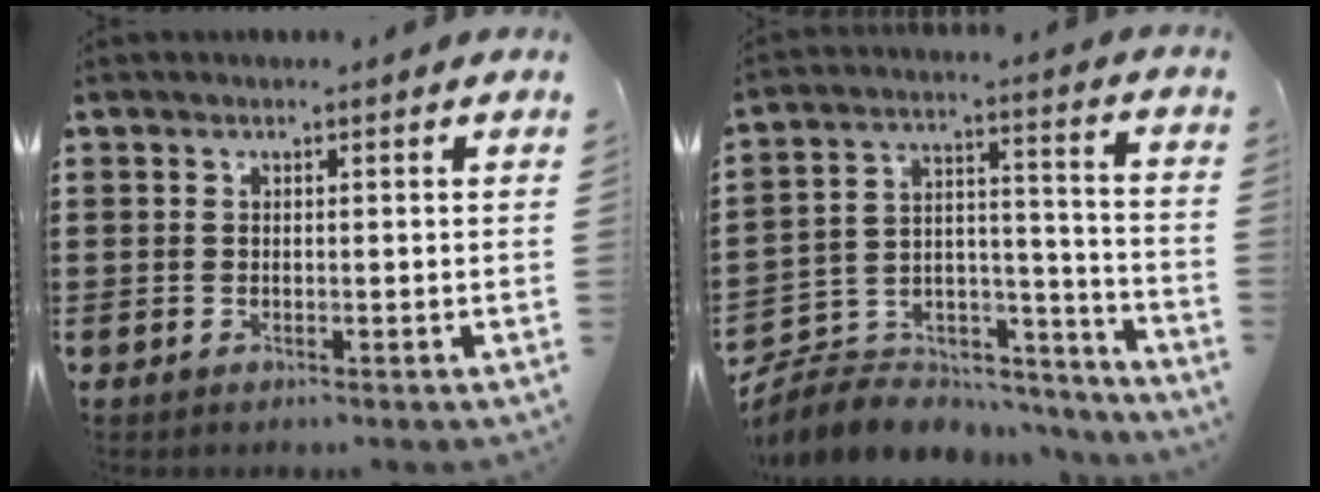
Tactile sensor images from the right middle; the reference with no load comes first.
{"total": 6.2, "force": [-5.5, 2.8, 0.3], "torque": [-0.015, -0.002, -0.109]}